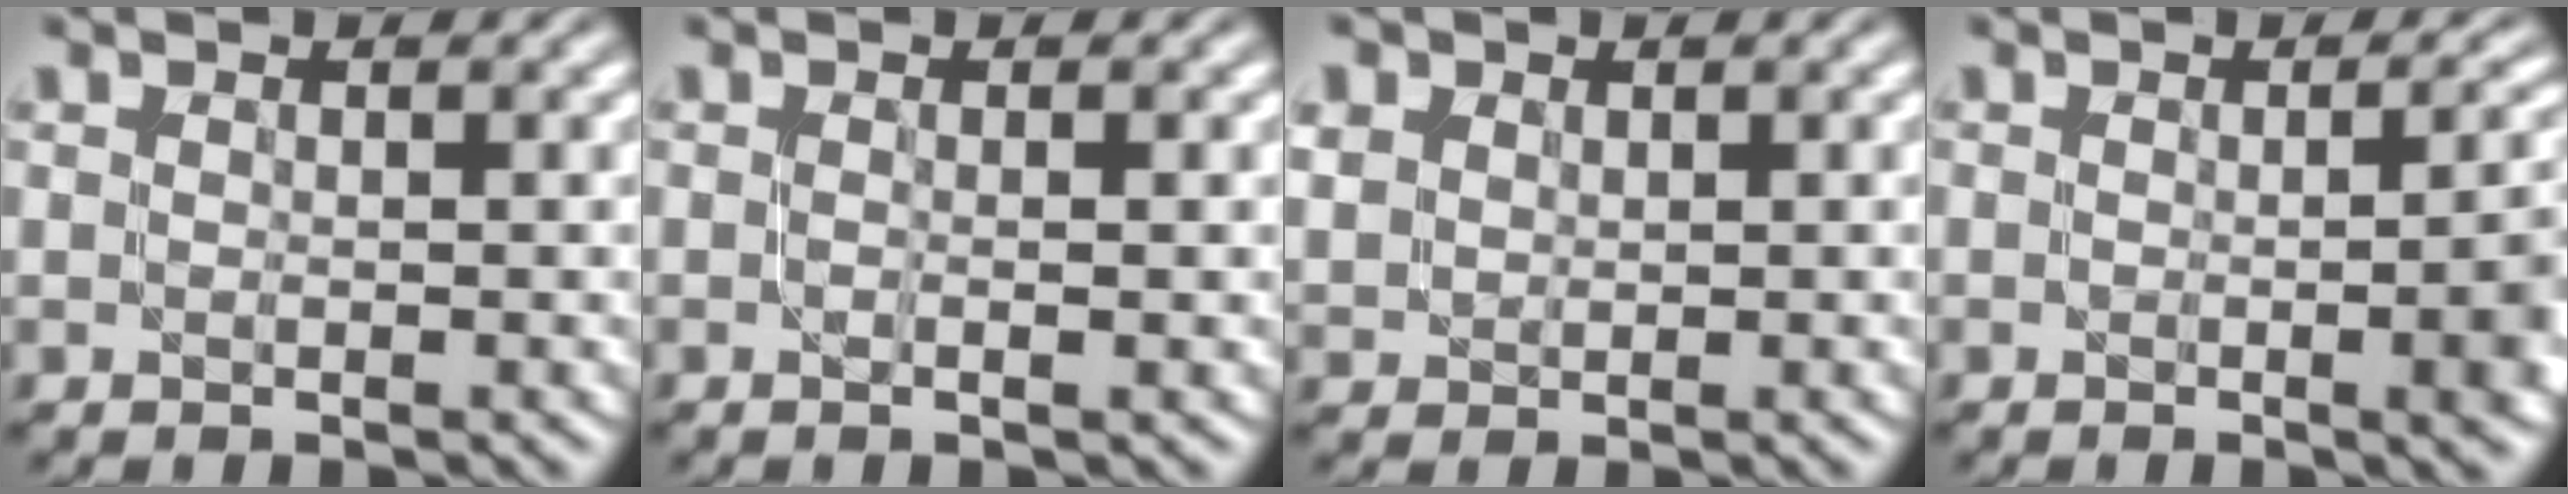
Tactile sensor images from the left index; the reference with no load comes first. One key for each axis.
{"total": 1.3, "fx": -0.1, "fy": 0.3, "fz": 1.2, "tx": -0.016, "ty": -0.005, "tz": -0.006}
{"total": 2.0, "fx": 1.0, "fy": 1.6, "fz": 0.7, "tx": -0.019, "ty": 0.002, "tz": 0.024}
{"total": 7.5, "fx": -0.6, "fy": 3.1, "fz": 6.8, "tx": -0.048, "ty": 0.002, "tz": -0.009}